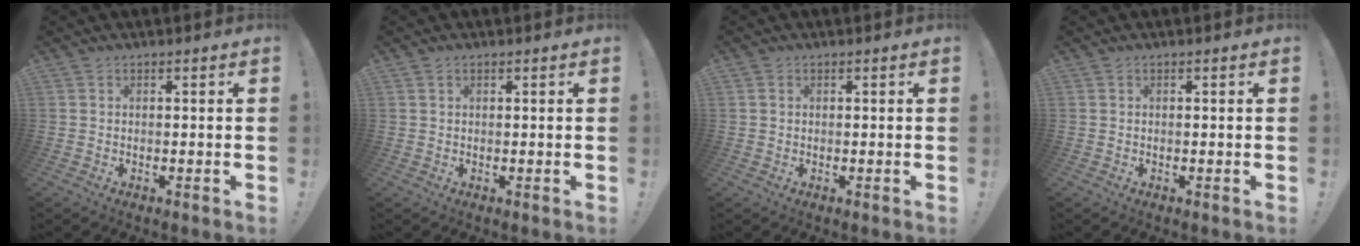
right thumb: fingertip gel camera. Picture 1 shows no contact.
{"total": 0.8, "force": [0.5, 0.5, 0.3], "torque": [0.001, -0.002, 0.007]}
{"total": 0.8, "force": [0.3, 0.7, 0.2], "torque": [-0.004, 0.003, 0.006]}
{"total": 0.0}